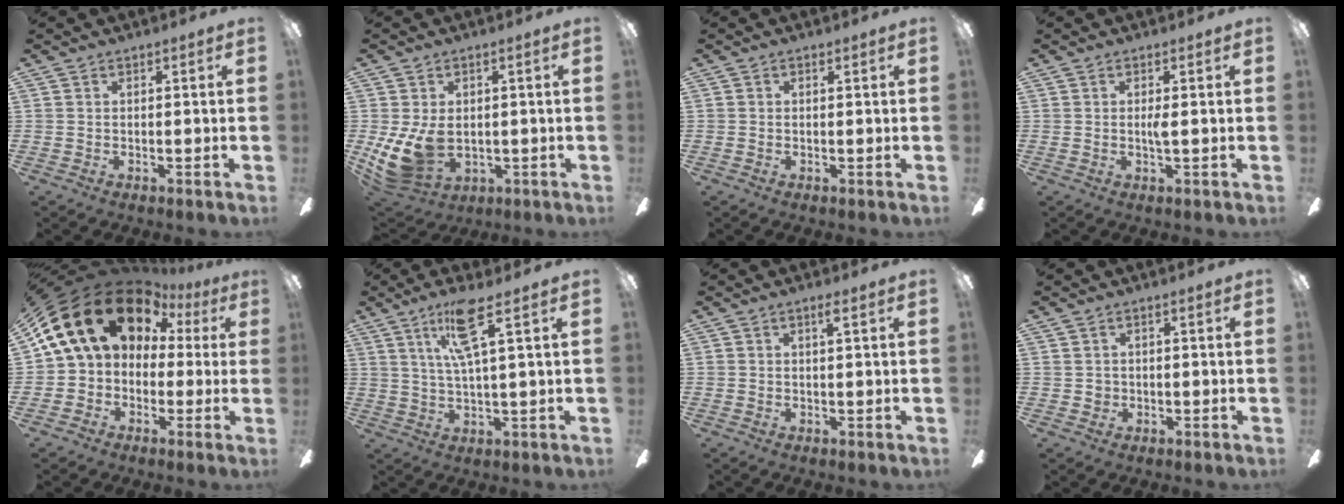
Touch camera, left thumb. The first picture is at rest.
{"total": 9.8, "force": [-0.6, 6.6, 7.2], "torque": [-0.152, -0.010, -0.008]}
{"total": 0.0}
{"total": 1.8, "force": [0.2, 0.1, 1.8], "torque": [-0.036, -0.003, 0.001]}
{"total": 19.7, "force": [8.4, 13.6, 11.6], "torque": [-0.229, -0.034, 0.152]}
{"total": 11.1, "force": [5.4, 1.9, 9.5], "torque": [-0.177, 0.002, 0.088]}
{"total": 1.5, "force": [0.8, 0.0, 1.3], "torque": [-0.028, 0.003, 0.012]}
{"total": 1.3, "force": [-0.1, 1.3, 0.2], "torque": [-0.005, 0.002, -0.003]}